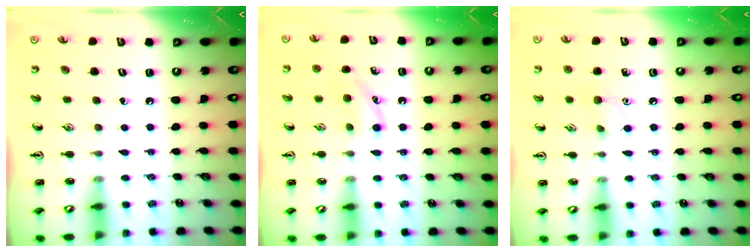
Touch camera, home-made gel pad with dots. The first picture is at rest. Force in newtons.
{"total": 7.8, "press": 7.6, "slide": 1.8}
{"total": 6.6, "press": 6.4, "slide": 1.9}